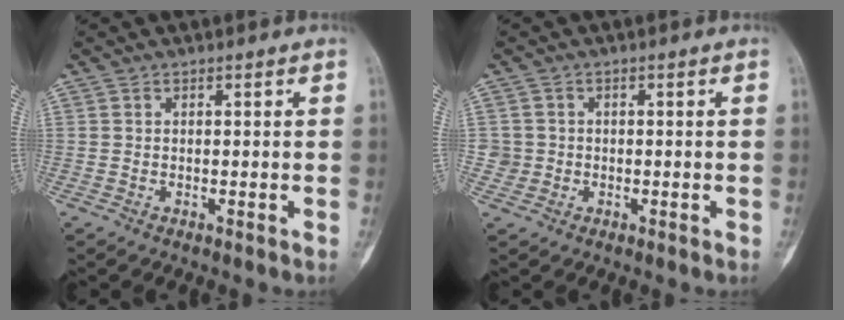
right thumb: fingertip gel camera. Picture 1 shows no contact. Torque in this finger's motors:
{"motor_torque": [0.34, 0.01, -0.07, 0.04, 0.00]}